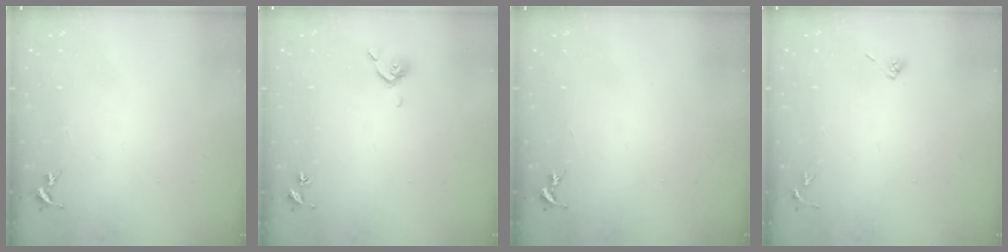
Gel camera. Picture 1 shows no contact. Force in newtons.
{"total": 4.6, "press": 4.5, "slide": 1.0}
{"total": 0.0}
{"total": 4.5, "press": 4.3, "slide": 1.3}